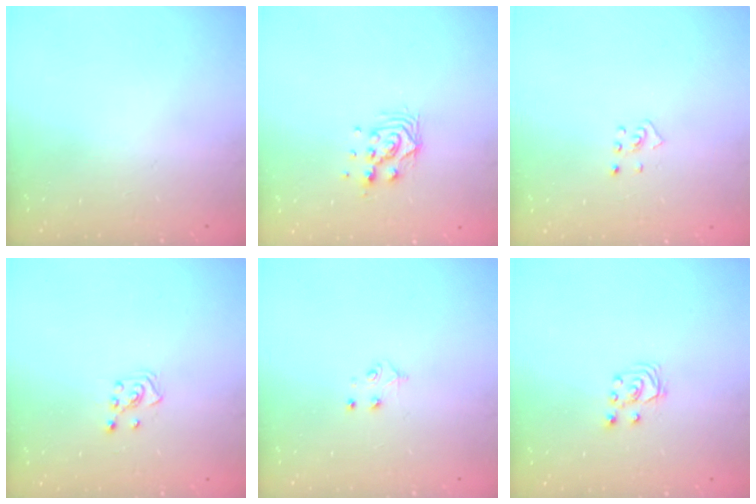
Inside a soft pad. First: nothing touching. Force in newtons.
{"total": 8.6, "press": 8.6, "slide": 0.7}
{"total": 2.5, "press": 2.4, "slide": 0.8}
{"total": 3.4, "press": 3.4, "slide": 0.6}
{"total": 4.0, "press": 3.9, "slide": 0.4}
{"total": 2.8, "press": 2.7, "slide": 0.7}